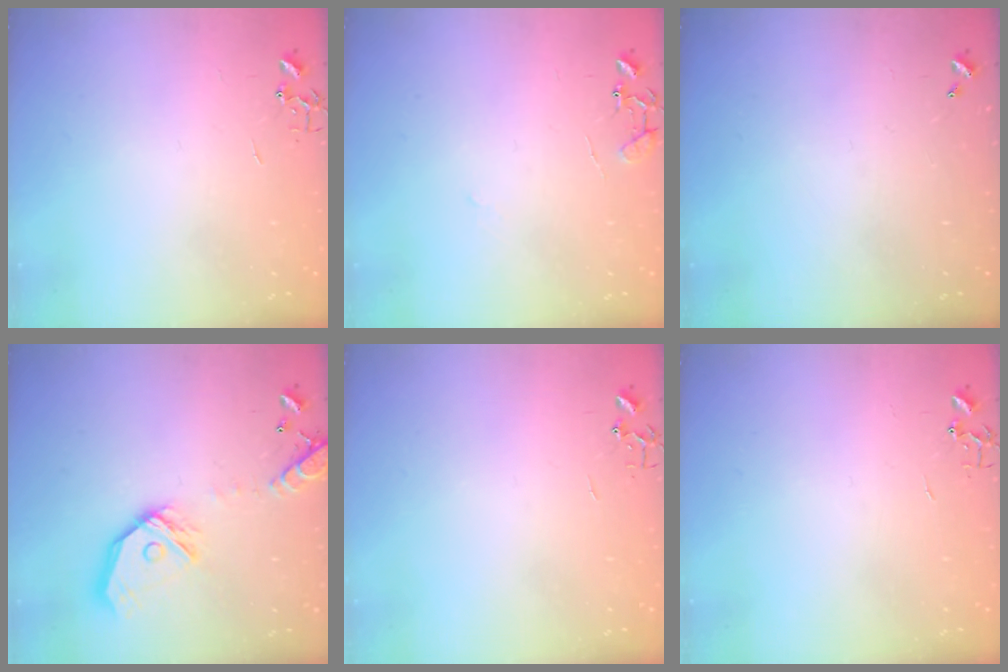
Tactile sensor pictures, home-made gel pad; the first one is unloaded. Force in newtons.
{"total": 8.7, "press": 8.7, "slide": 0.8}
{"total": 0.0}
{"total": 17.0, "press": 16.8, "slide": 2.7}
{"total": 0.0}
{"total": 0.0}